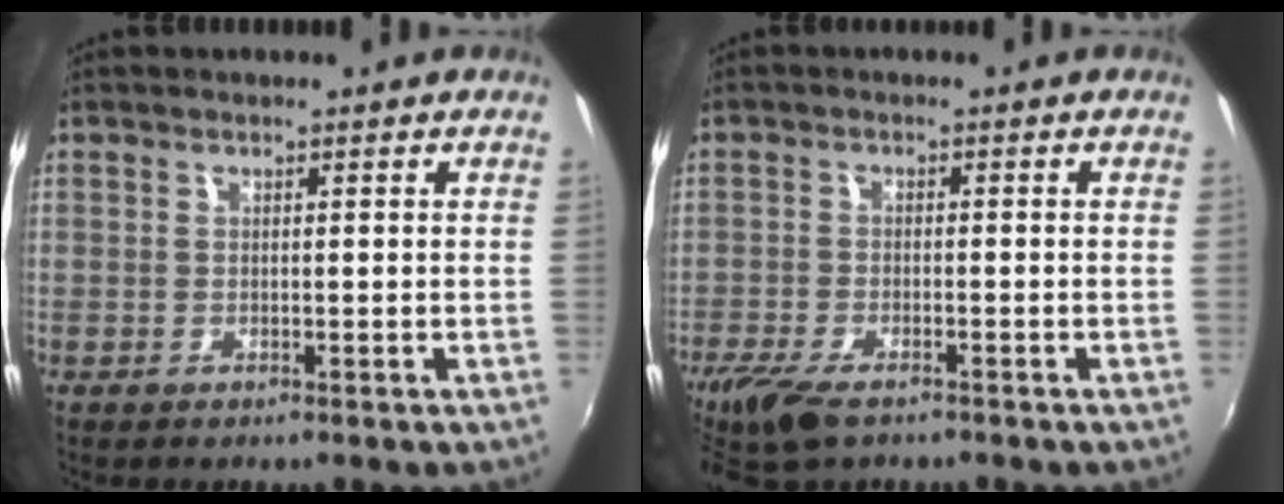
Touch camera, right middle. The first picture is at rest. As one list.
[{"total": 8.0, "force": [-5.8, 2.8, 4.7], "torque": [-0.120, -0.027, -0.111]}]